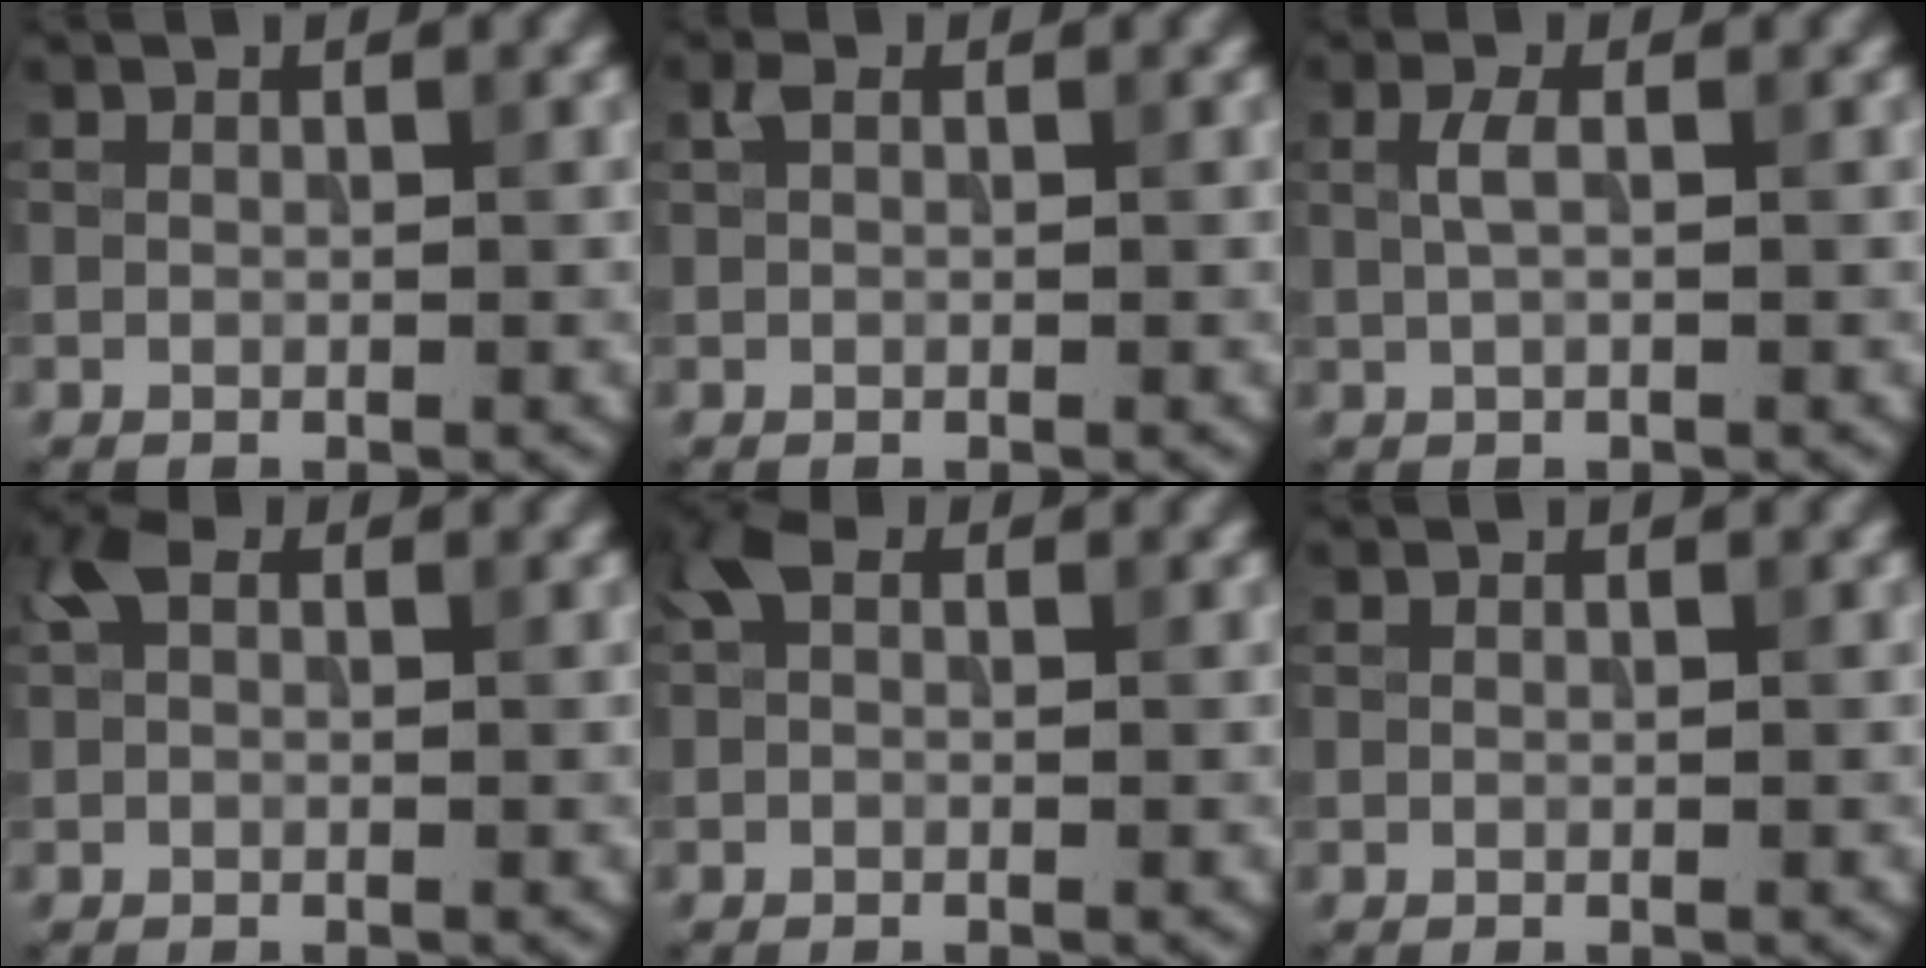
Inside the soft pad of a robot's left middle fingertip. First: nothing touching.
{"total": 1.0, "force": [0.5, 0.6, 0.7], "torque": [-0.013, 0.004, 0.006]}
{"total": 1.6, "force": [0.3, 0.5, 1.4], "torque": [-0.031, 0.004, 0.005]}
{"total": 1.9, "force": [0.6, 1.2, 1.3], "torque": [-0.022, 0.007, 0.003]}
{"total": 1.6, "force": [0.3, 1.1, 1.2], "torque": [-0.020, 0.007, -0.002]}
{"total": 0.0}